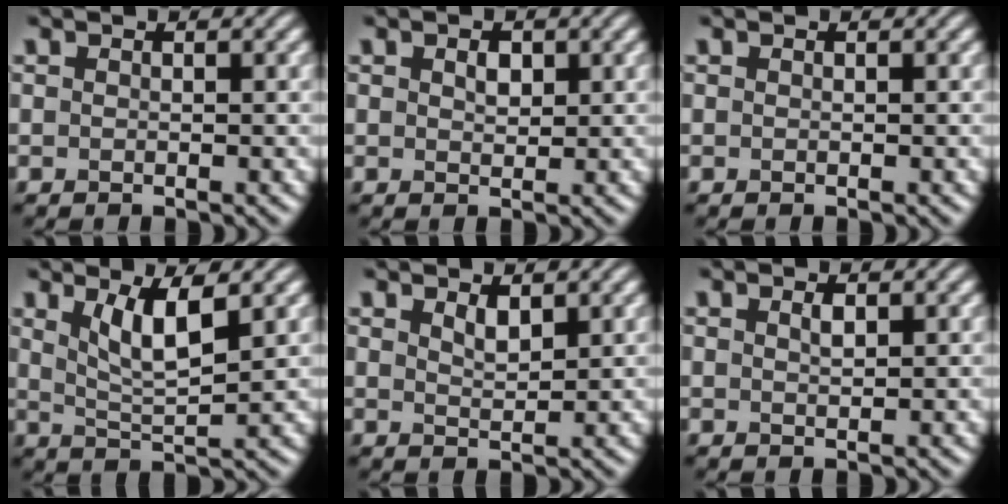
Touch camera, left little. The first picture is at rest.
{"total": 1.4, "force": [0.5, 0.9, 0.9], "torque": [-0.015, 0.001, 0.010]}
{"total": 0.0}
{"total": 4.1, "force": [1.8, 1.0, 3.6], "torque": [-0.072, -0.008, 0.038]}
{"total": 1.5, "force": [1.1, 0.5, 0.9], "torque": [-0.021, -0.002, 0.022]}
{"total": 0.9, "force": [0.5, 0.3, 0.7], "torque": [-0.016, 0.000, 0.010]}